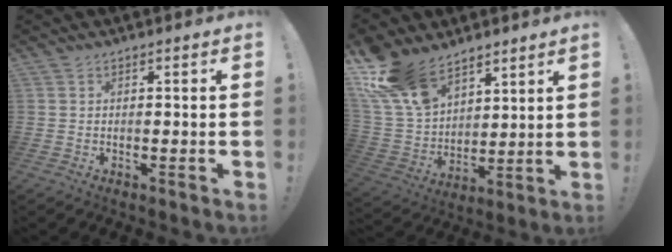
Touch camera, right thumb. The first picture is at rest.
{"total": 17.7, "force": [12.2, 9.9, 8.0], "torque": [-0.168, -0.074, 0.234]}